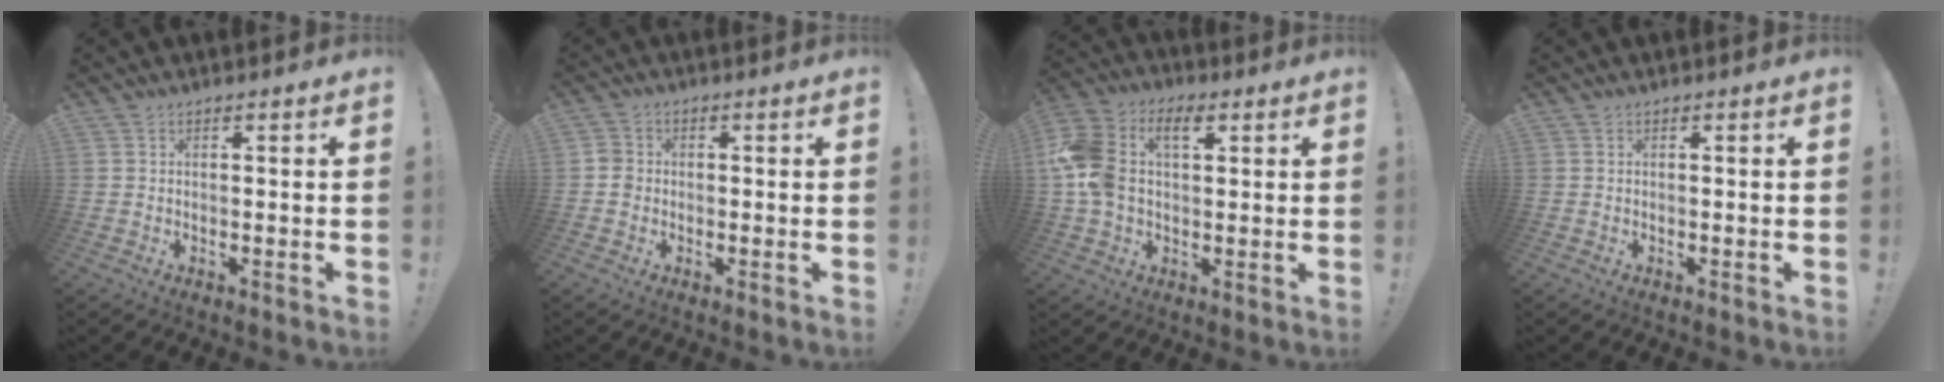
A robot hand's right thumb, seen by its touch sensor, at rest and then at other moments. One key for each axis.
{"total": 2.9, "fx": -0.7, "fy": 2.6, "fz": 1.0, "tx": -0.012, "ty": 0.008, "tz": -0.013}
{"total": 12.9, "fx": 3.1, "fy": 8.6, "fz": 9.1, "tx": -0.186, "ty": -0.002, "tz": 0.054}
{"total": 0.0}